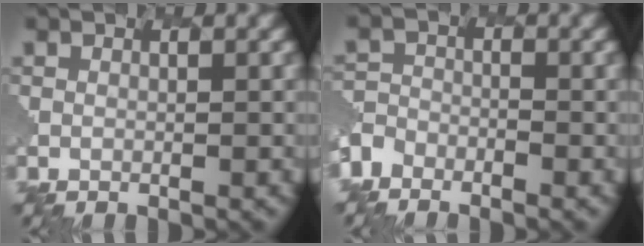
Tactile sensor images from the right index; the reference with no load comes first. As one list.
[{"total": 5.7, "force": [-4.9, 2.7, -1.0], "torque": [-0.010, -0.009, -0.092]}]